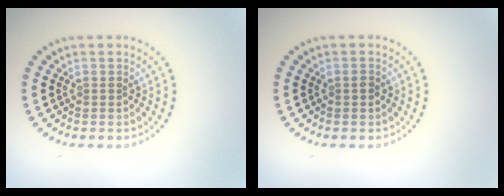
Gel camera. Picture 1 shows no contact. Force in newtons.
{"total": 0.7, "press": 0.7, "slide": 0.0}